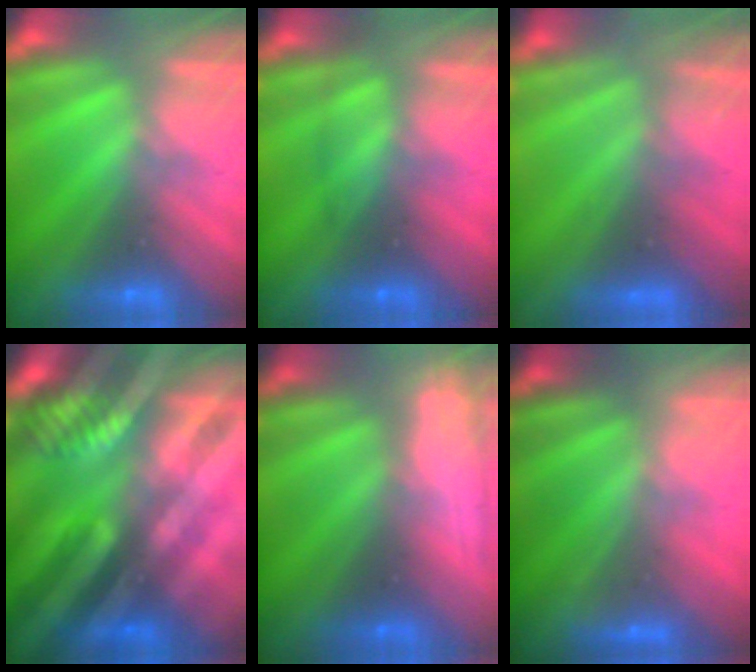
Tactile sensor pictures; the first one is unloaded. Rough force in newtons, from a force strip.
{"total": 2.4}
{"total": 5.8}
{"total": 7.1}
{"total": 2.8}
{"total": 1.9}